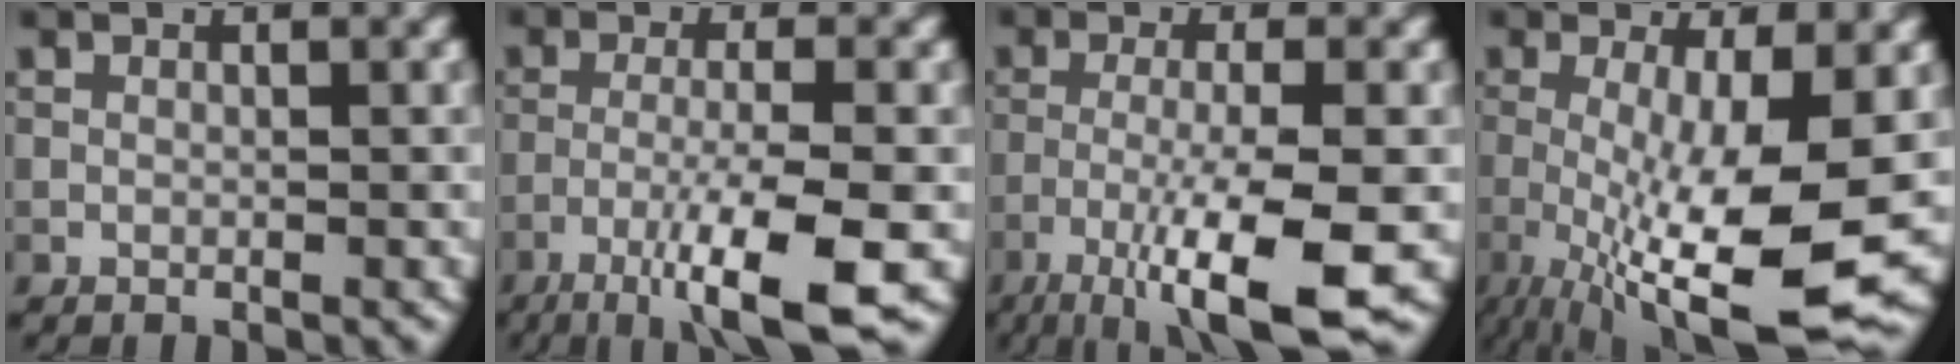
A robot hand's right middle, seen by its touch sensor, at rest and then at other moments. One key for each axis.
{"total": 8.3, "fx": -4.4, "fy": 1.3, "fz": 7.0, "tx": -0.112, "ty": 0.001, "tz": -0.081}
{"total": 9.1, "fx": -4.5, "fy": 1.6, "fz": 7.8, "tx": -0.129, "ty": -0.003, "tz": -0.083}
{"total": 11.9, "fx": -2.6, "fy": 2.9, "fz": 11.2, "tx": -0.190, "ty": -0.034, "tz": -0.033}